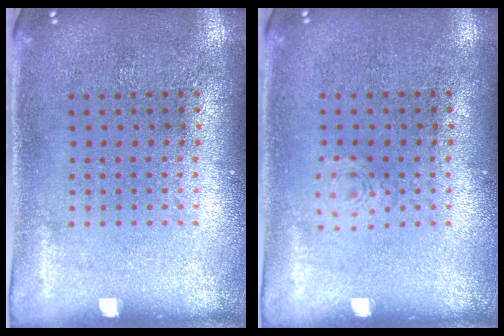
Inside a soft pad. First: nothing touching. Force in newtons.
{"total": 0.7, "press": 0.7, "slide": 0.2}